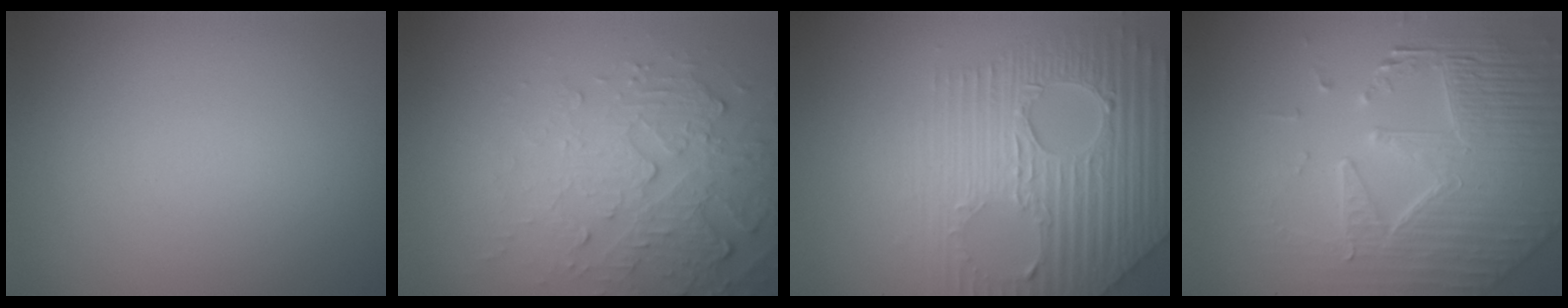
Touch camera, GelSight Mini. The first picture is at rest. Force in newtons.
{"total": 5.6, "press": 3.7, "slide": 4.2}
{"total": 8.4, "press": 5.8, "slide": 6.1}
{"total": 8.2, "press": 5.7, "slide": 5.9}